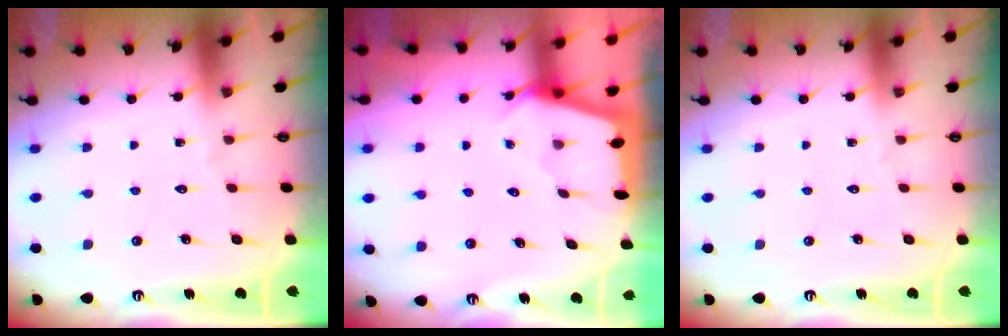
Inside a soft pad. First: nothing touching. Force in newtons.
{"total": 2.2, "press": 2.2, "slide": 0.3}
{"total": 0.0}